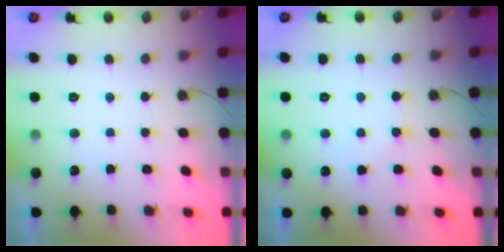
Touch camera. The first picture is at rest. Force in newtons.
{"total": 4.3, "press": 4.3, "slide": 0.6}